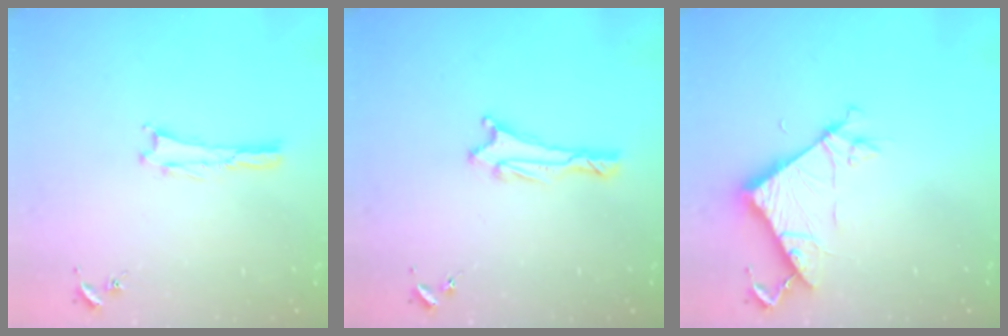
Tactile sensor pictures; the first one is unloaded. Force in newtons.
{"total": 1.3, "press": 1.3, "slide": 0.1}
{"total": 7.2, "press": 7.2, "slide": 0.4}